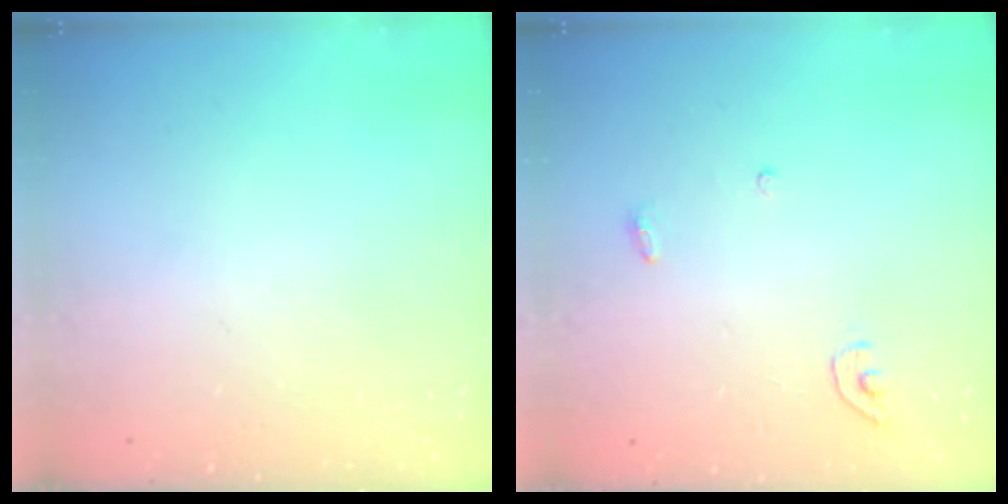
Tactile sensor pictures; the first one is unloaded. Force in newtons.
{"total": 3.4, "press": 3.4, "slide": 0.3}